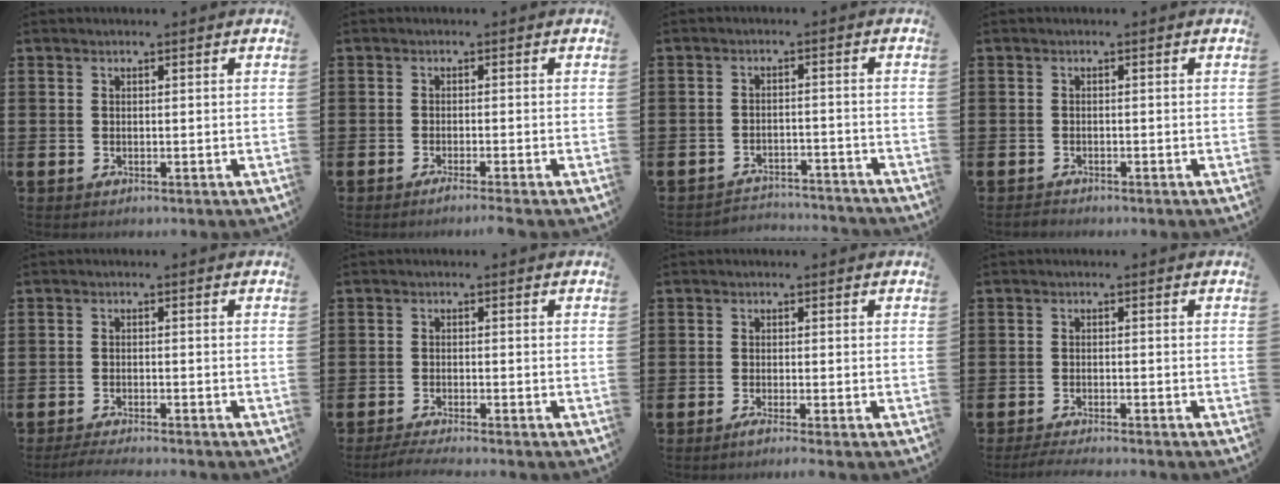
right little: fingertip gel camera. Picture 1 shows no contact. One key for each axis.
{"total": 1.1, "fx": -0.8, "fy": -0.1, "fz": 0.6, "tx": -0.009, "ty": -0.001, "tz": -0.016}
{"total": 2.8, "fx": -2.8, "fy": 0.1, "fz": -0.2, "tx": -0.004, "ty": 0.003, "tz": -0.062}
{"total": 0.6, "fx": -0.5, "fy": 0.2, "fz": 0.1, "tx": -0.004, "ty": -0.001, "tz": -0.012}
{"total": 1.7, "fx": -1.6, "fy": -0.1, "fz": 0.7, "tx": -0.010, "ty": 0.003, "tz": -0.031}
{"total": 1.8, "fx": -1.5, "fy": -0.1, "fz": 0.9, "tx": -0.014, "ty": 0.002, "tz": -0.029}
{"total": 1.1, "fx": -0.7, "fy": -0.1, "fz": 0.9, "tx": -0.014, "ty": -0.002, "tz": -0.013}
{"total": 1.7, "fx": -1.5, "fy": -0.1, "fz": 0.7, "tx": -0.011, "ty": 0.003, "tz": -0.030}